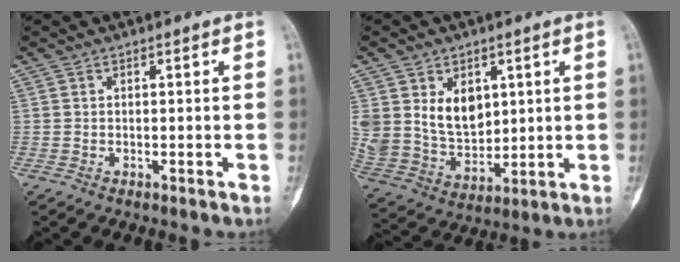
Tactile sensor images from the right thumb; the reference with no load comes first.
{"total": 12.1, "force": [3.9, 8.7, 7.6], "torque": [-0.109, -0.023, 0.094]}